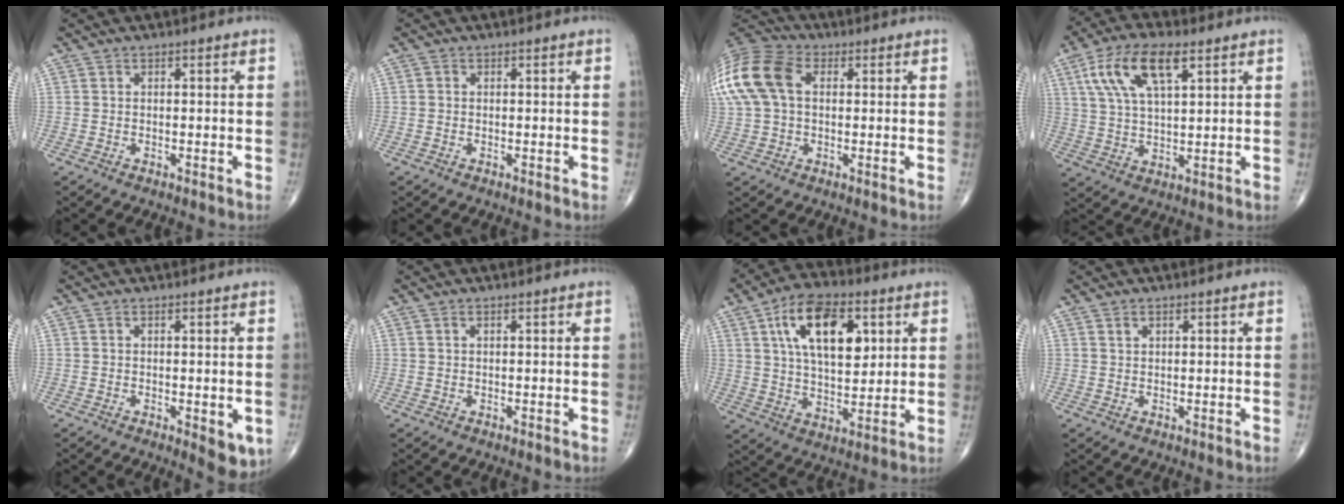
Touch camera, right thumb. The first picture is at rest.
{"total": 0.6, "force": [0.0, 0.5, 0.2], "torque": [-0.001, 0.001, -0.002]}
{"total": 16.4, "force": [3.2, 10.9, 11.8], "torque": [-0.282, 0.031, 0.053]}
{"total": 12.9, "force": [5.7, 5.4, 10.2], "torque": [-0.195, -0.001, 0.104]}
{"total": 5.1, "force": [-1.0, 2.0, 4.6], "torque": [-0.047, -0.012, -0.009]}
{"total": 0.5, "force": [0.3, 0.2, 0.4], "torque": [-0.010, 0.003, 0.006]}
{"total": 16.9, "force": [5.9, 8.9, 13.1], "torque": [-0.190, -0.014, 0.101]}
{"total": 1.3, "force": [0.8, 0.7, 0.7], "torque": [-0.011, 0.000, 0.014]}